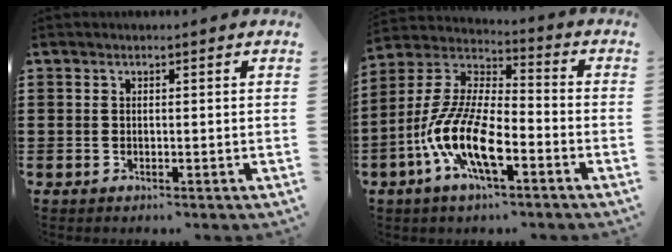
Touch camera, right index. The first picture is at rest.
{"total": 11.9, "force": [-5.2, 4.4, 9.8], "torque": [-0.238, -0.015, -0.104]}